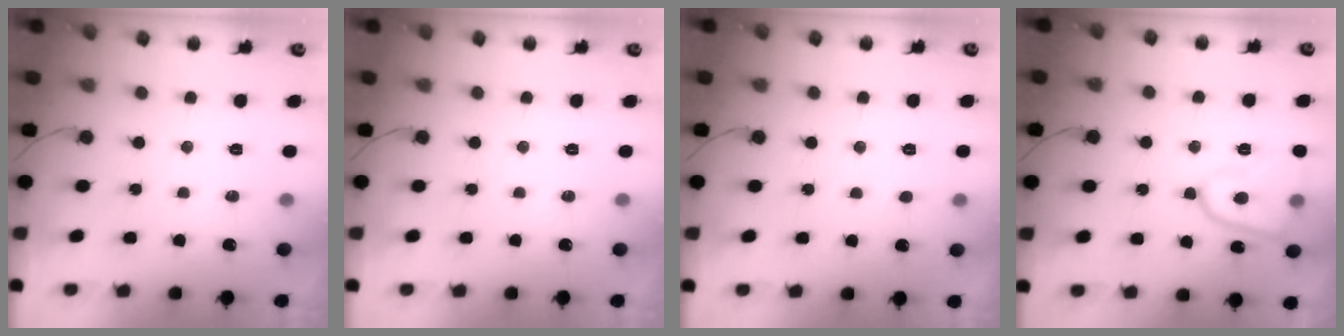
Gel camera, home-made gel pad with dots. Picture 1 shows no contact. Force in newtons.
{"total": 0.0}
{"total": 1.6, "press": 1.6, "slide": 0.2}
{"total": 10.1, "press": 10.1, "slide": 1.3}